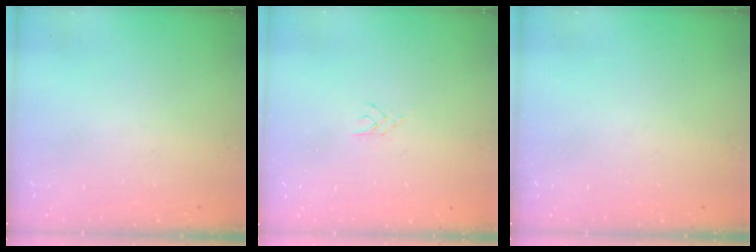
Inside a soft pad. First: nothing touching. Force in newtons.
{"total": 2.7, "press": 2.7, "slide": 0.4}
{"total": 0.0}